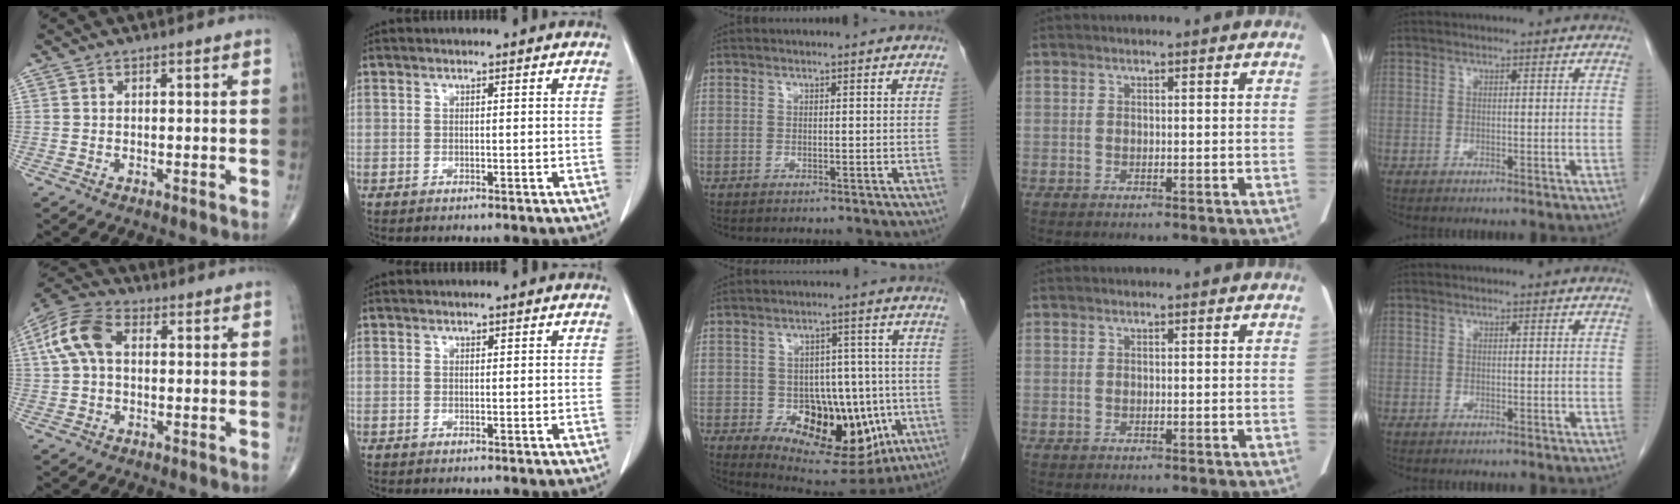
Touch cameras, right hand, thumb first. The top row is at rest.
{"thumb": {"total": 9.7, "force": [1.5, 6.2, 7.3], "torque": [-0.159, 0.029, 0.022]}, "middle": {"total": 16.9, "force": [-4.9, 9.4, 13.2], "torque": [-0.188, 0.012, -0.049]}}